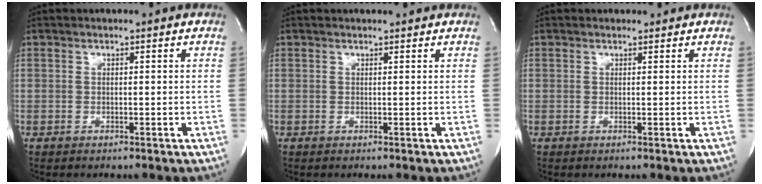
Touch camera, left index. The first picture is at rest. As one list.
[{"total": 1.6, "force": [1.6, 0.2, 0.4], "torque": [-0.012, 0.008, 0.018]}, {"total": 0.8, "force": [0.8, 0.3, 0.0], "torque": [-0.008, 0.004, 0.010]}]